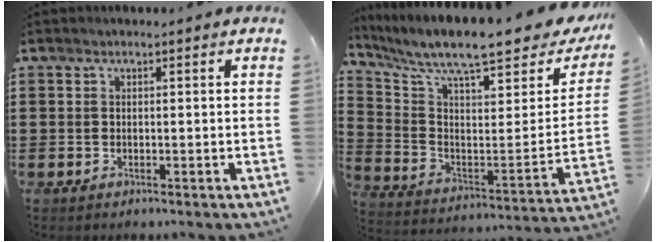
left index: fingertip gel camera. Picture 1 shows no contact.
{"total": 9.3, "force": [7.7, 1.3, 5.2], "torque": [-0.118, -0.069, 0.123]}